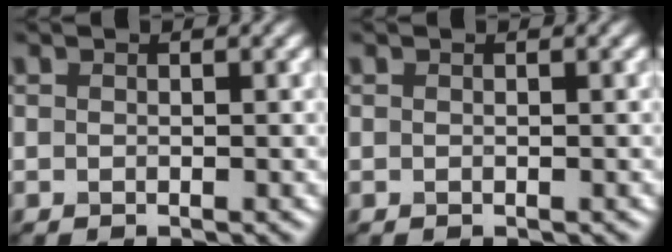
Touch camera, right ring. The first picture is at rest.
{"total": 0.0}